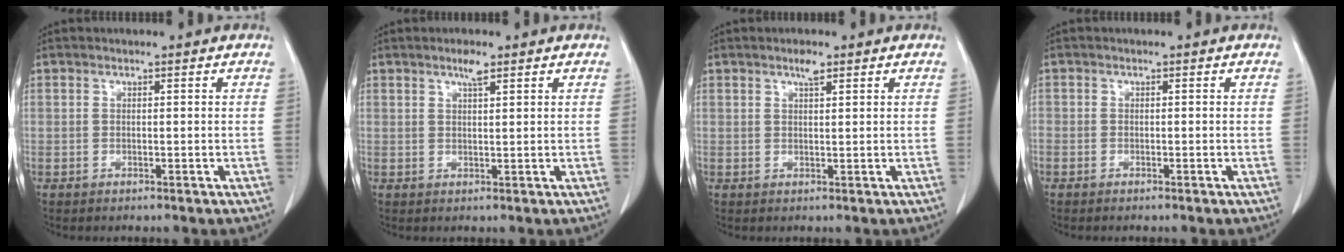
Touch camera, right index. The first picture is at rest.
{"total": 2.2, "force": [1.5, 0.4, 1.5], "torque": [-0.030, 0.001, 0.026]}
{"total": 1.9, "force": [1.3, 0.5, 1.3], "torque": [-0.025, 0.002, 0.022]}
{"total": 0.7, "force": [-0.5, 0.4, 0.2], "torque": [-0.008, 0.001, -0.011]}